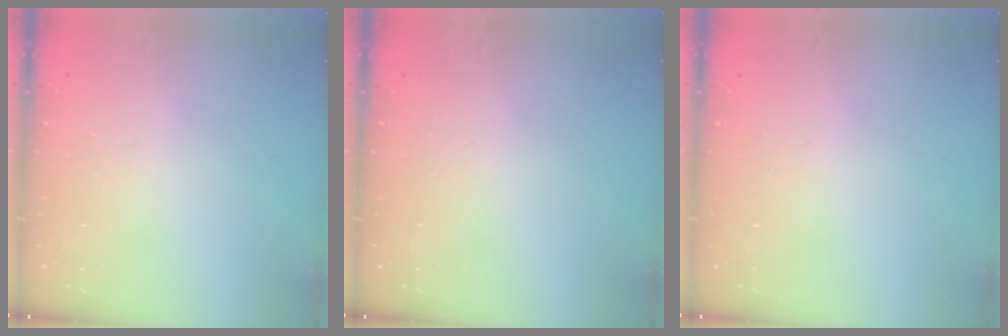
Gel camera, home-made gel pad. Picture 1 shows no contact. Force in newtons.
{"total": 0.0}
{"total": 0.0}